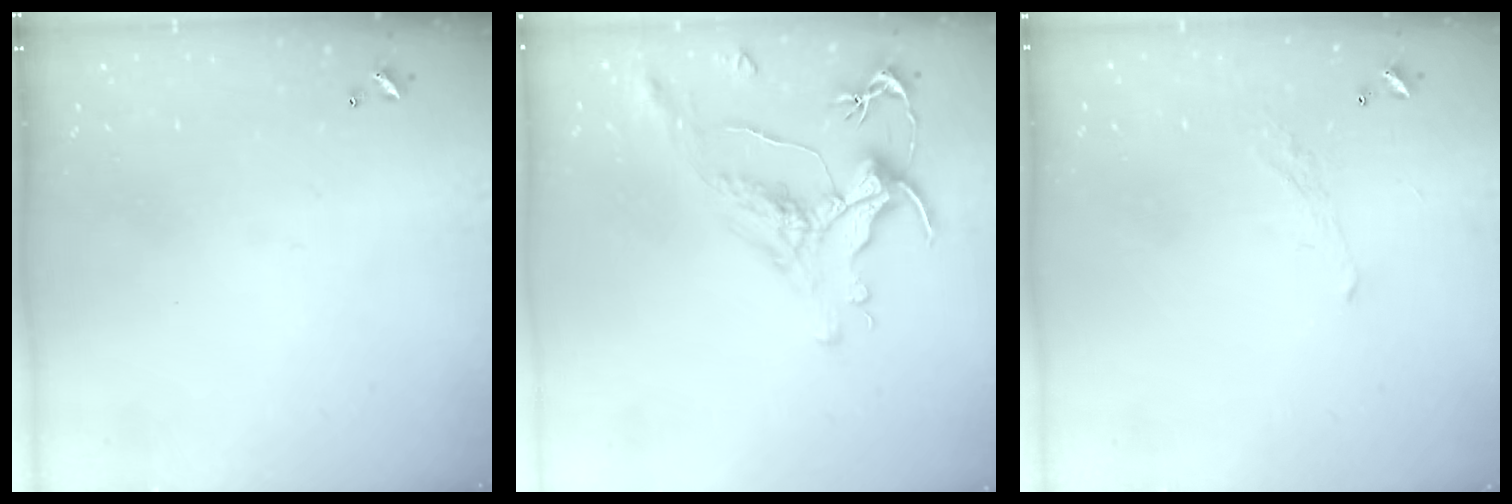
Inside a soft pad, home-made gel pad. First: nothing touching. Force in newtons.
{"total": 1.8, "press": 1.2, "slide": 1.3}
{"total": 1.8, "press": 1.7, "slide": 0.7}